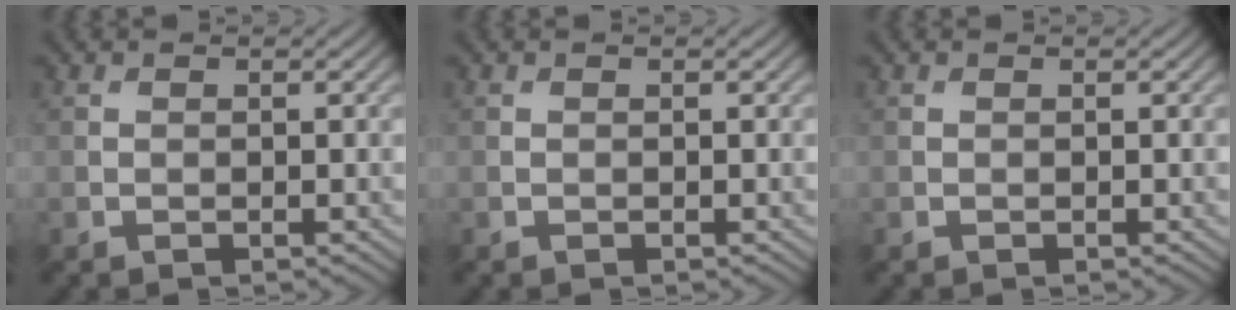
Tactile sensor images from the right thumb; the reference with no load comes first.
{"total": 0.0}
{"total": 0.0}